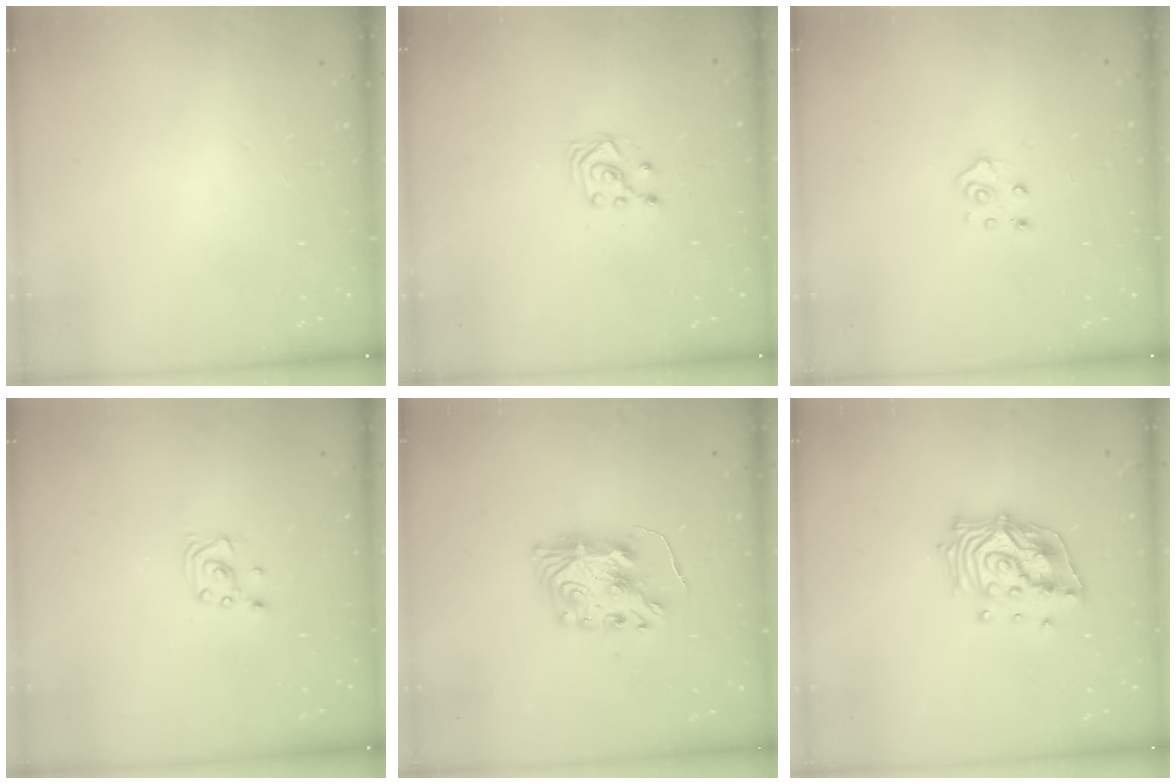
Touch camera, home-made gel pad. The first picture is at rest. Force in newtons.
{"total": 3.3, "press": 3.2, "slide": 0.8}
{"total": 5.4, "press": 5.3, "slide": 0.4}
{"total": 2.2, "press": 2.2, "slide": 0.2}
{"total": 9.0, "press": 9.0, "slide": 0.9}
{"total": 14.9, "press": 14.8, "slide": 2.2}